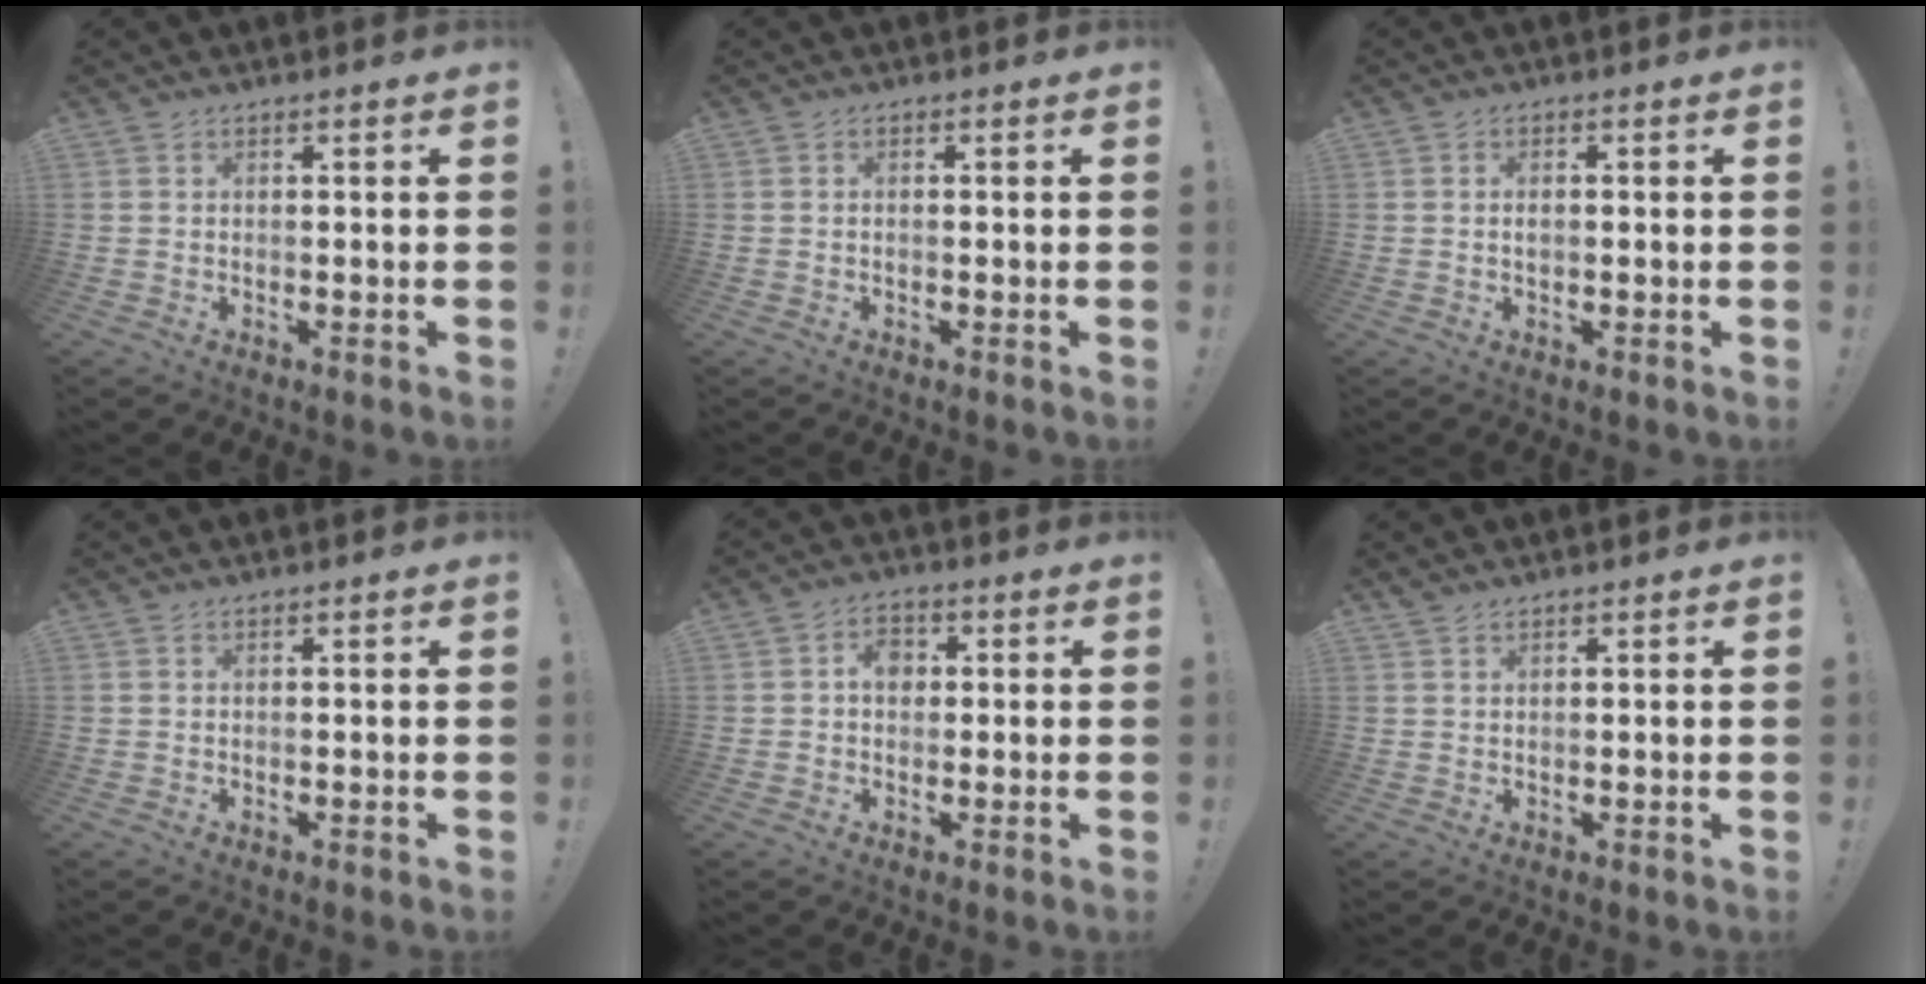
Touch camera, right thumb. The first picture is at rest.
{"total": 0.6, "force": [-0.4, 0.2, 0.3], "torque": [-0.013, 0.004, -0.006]}
{"total": 1.3, "force": [-0.2, 0.8, 1.1], "torque": [-0.028, 0.007, -0.003]}
{"total": 0.0}
{"total": 5.0, "force": [0.7, 3.8, 3.2], "torque": [-0.043, 0.001, 0.010]}
{"total": 1.2, "force": [1.1, 0.4, 0.1], "torque": [0.003, -0.003, 0.020]}